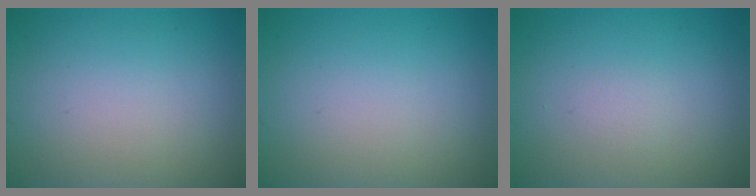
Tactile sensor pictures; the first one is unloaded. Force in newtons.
{"total": 0.0}
{"total": 0.5, "press": 0.5, "slide": 0.0}